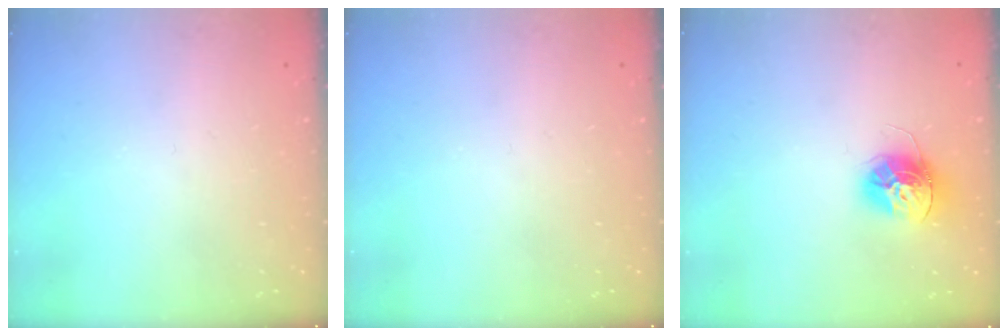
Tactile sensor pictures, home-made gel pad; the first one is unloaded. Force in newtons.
{"total": 0.0}
{"total": 12.8, "press": 12.7, "slide": 1.3}